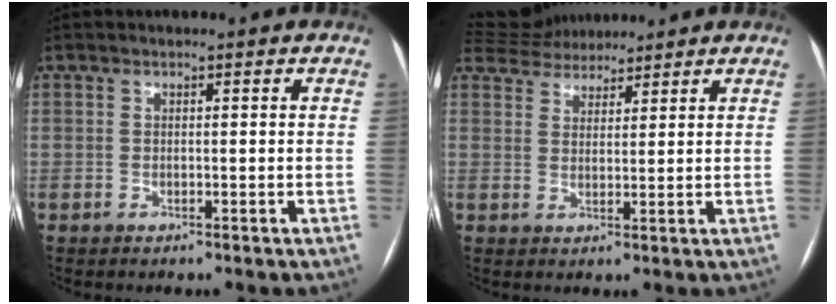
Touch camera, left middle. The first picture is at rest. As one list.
[{"total": 7.9, "force": [7.4, 2.3, 1.4], "torque": [-0.025, 0.031, 0.122]}]